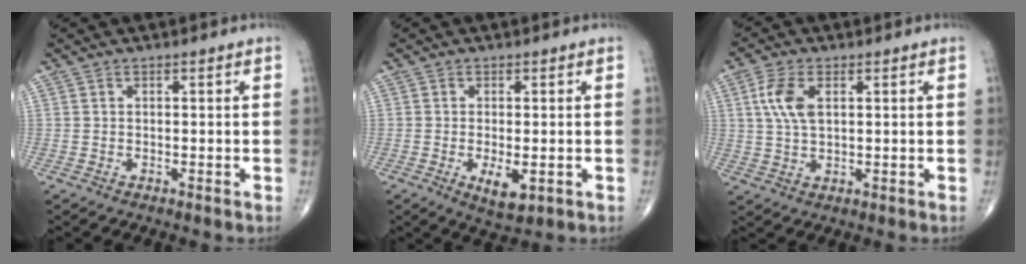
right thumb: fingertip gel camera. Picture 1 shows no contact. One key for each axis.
{"total": 4.9, "fx": -1.3, "fy": 2.0, "fz": 4.3, "tx": -0.068, "ty": -0.011, "tz": -0.015}
{"total": 6.7, "fx": 1.9, "fy": 3.4, "fz": 5.5, "tx": -0.123, "ty": -0.001, "tz": 0.039}